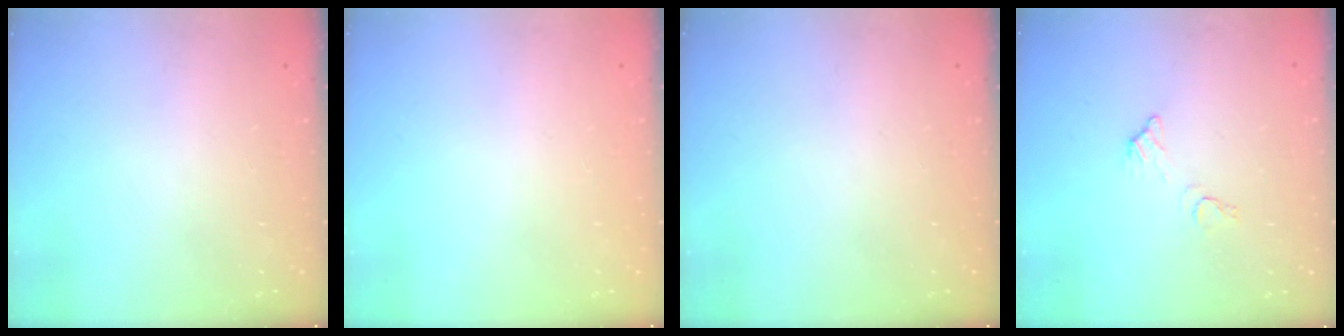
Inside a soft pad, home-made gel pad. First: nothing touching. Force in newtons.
{"total": 0.0}
{"total": 0.0}
{"total": 5.8, "press": 5.8, "slide": 0.4}